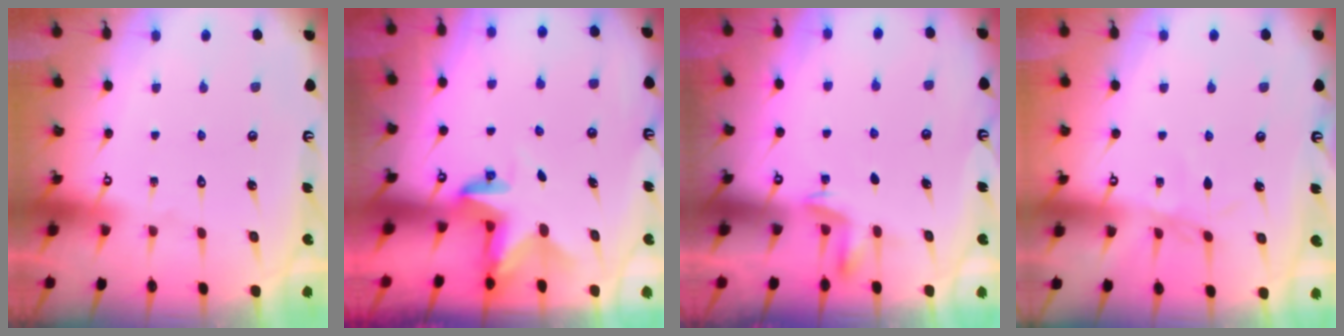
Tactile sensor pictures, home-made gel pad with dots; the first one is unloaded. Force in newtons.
{"total": 3.0, "press": 3.0, "slide": 0.2}
{"total": 3.2, "press": 3.2, "slide": 0.6}
{"total": 2.2, "press": 2.1, "slide": 0.5}